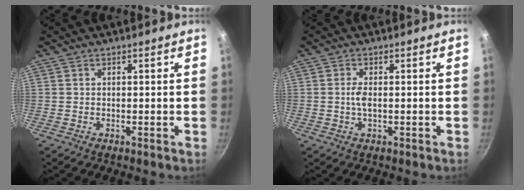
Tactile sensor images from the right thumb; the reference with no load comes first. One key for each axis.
{"total": 2.4, "fx": -0.1, "fy": 1.1, "fz": 2.2, "tx": -0.048, "ty": 0.003, "tz": -0.001}